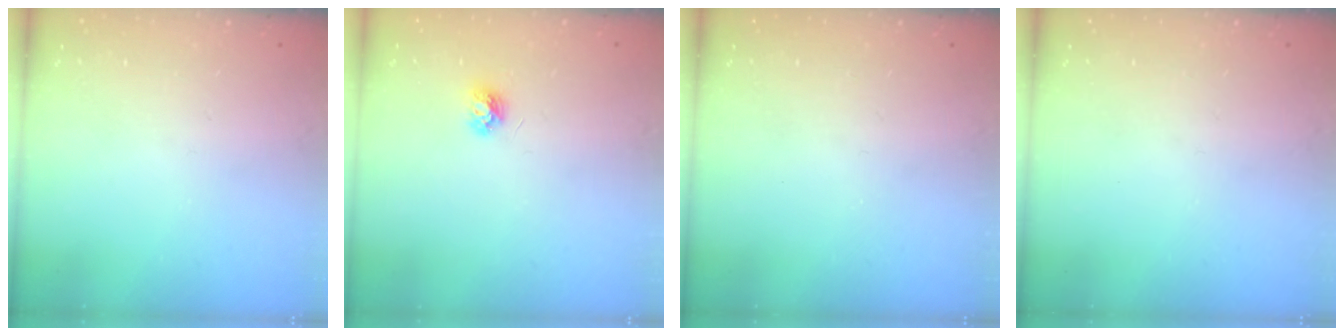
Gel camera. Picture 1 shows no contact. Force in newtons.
{"total": 4.2, "press": 4.2, "slide": 0.3}
{"total": 0.0}
{"total": 0.0}